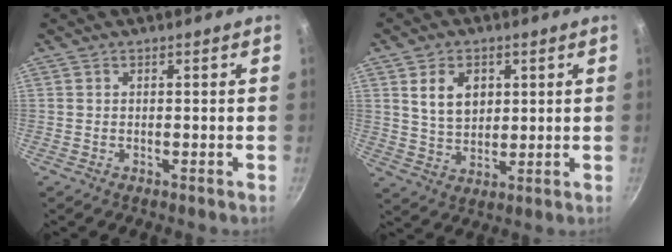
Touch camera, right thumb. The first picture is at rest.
{"total": 8.1, "force": [2.5, 5.8, 5.0], "torque": [-0.067, -0.014, 0.051]}